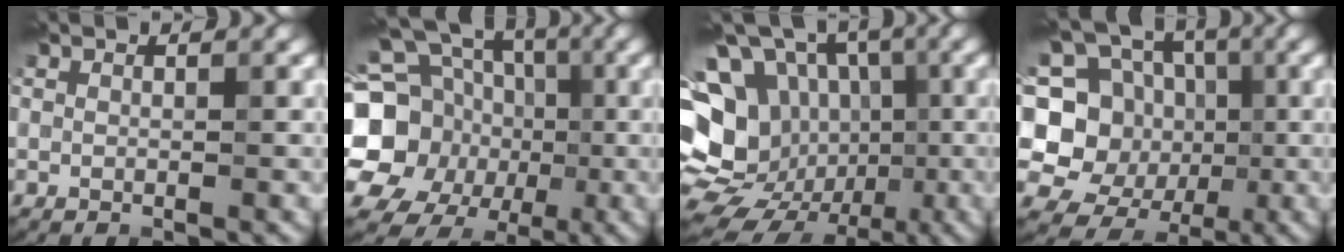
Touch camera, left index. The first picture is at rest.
{"total": 16.9, "force": [-1.4, 15.2, 7.2], "torque": [-0.181, 0.008, -0.048]}
{"total": 17.0, "force": [-2.4, 14.8, 8.1], "torque": [-0.160, 0.028, -0.044]}
{"total": 11.3, "force": [-1.0, 10.5, 4.1], "torque": [-0.098, 0.037, -0.036]}